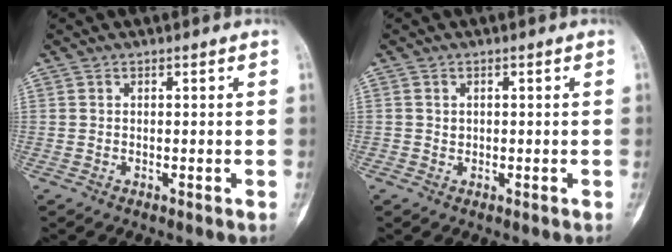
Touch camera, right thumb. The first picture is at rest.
{"total": 0.9, "force": [0.0, 0.9, 0.2], "torque": [0.005, 0.003, 0.000]}